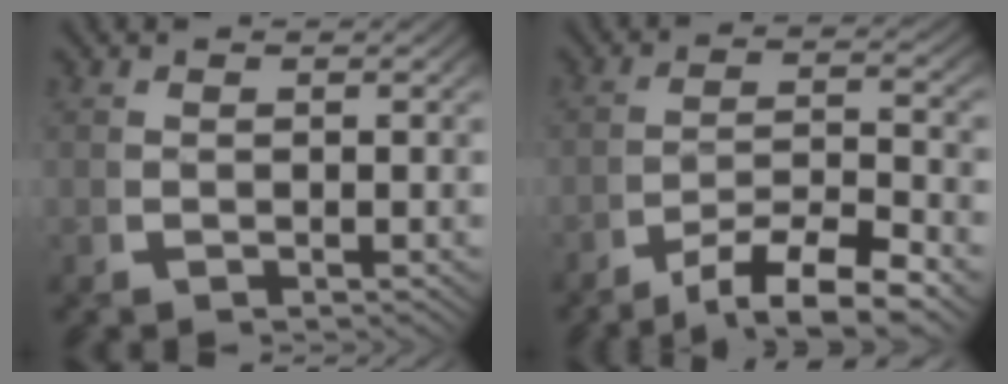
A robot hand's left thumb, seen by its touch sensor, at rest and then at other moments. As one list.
[{"total": 6.7, "force": [-3.0, 3.3, 5.1], "torque": [-0.083, -0.021, -0.041]}]